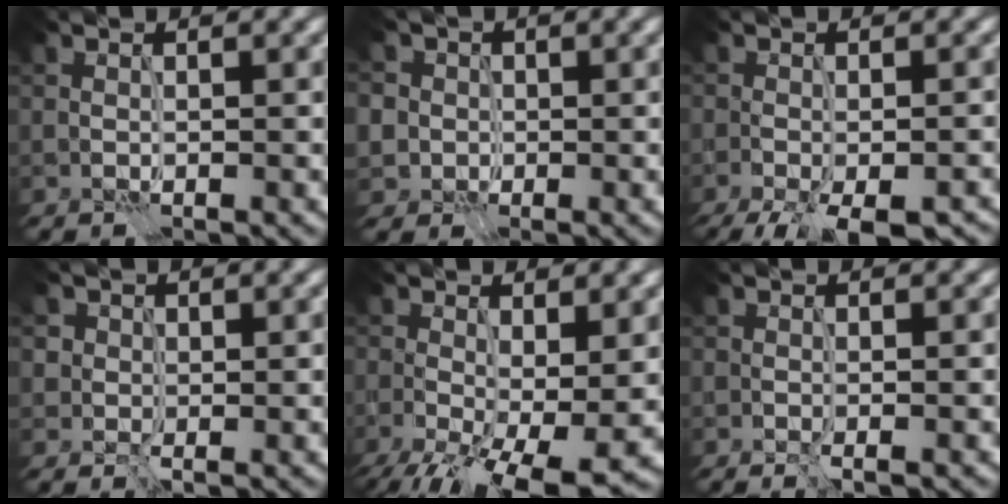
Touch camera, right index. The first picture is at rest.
{"total": 5.1, "force": [1.4, 4.7, 1.6], "torque": [-0.035, 0.020, 0.007]}
{"total": 7.8, "force": [-5.2, 2.7, 5.2], "torque": [-0.085, -0.032, -0.068]}
{"total": 1.6, "force": [0.4, 1.5, 0.4], "torque": [-0.003, 0.000, 0.003]}
{"total": 10.0, "force": [-3.1, 4.6, 8.3], "torque": [-0.150, -0.031, -0.041]}
{"total": 0.6, "force": [-0.4, -0.1, 0.5], "torque": [-0.007, -0.005, -0.008]}